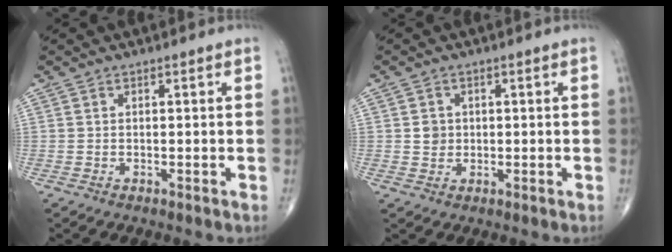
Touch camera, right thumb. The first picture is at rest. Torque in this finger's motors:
{"motor_torque": [0.00, 0.28, 0.43, 0.05, -0.02]}